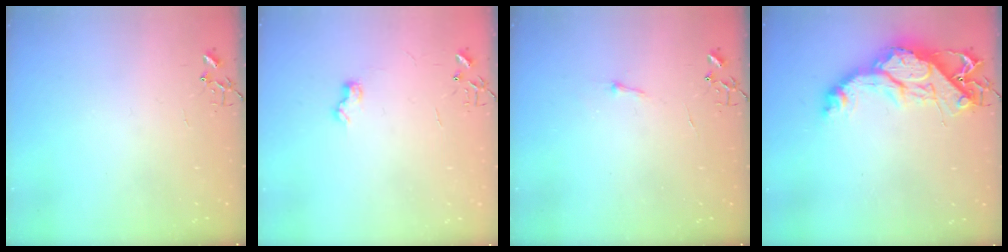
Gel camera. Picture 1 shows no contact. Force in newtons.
{"total": 6.3, "press": 6.3, "slide": 0.8}
{"total": 3.1, "press": 3.1, "slide": 0.4}
{"total": 17.4, "press": 17.4, "slide": 0.8}